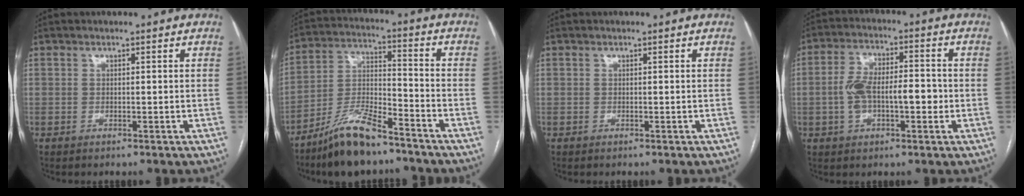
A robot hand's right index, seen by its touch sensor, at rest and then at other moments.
{"total": 11.8, "force": [-8.9, 2.4, 7.3], "torque": [-0.148, -0.009, -0.165]}
{"total": 0.0}
{"total": 9.0, "force": [-1.3, 4.0, 8.0], "torque": [-0.154, 0.029, -0.021]}